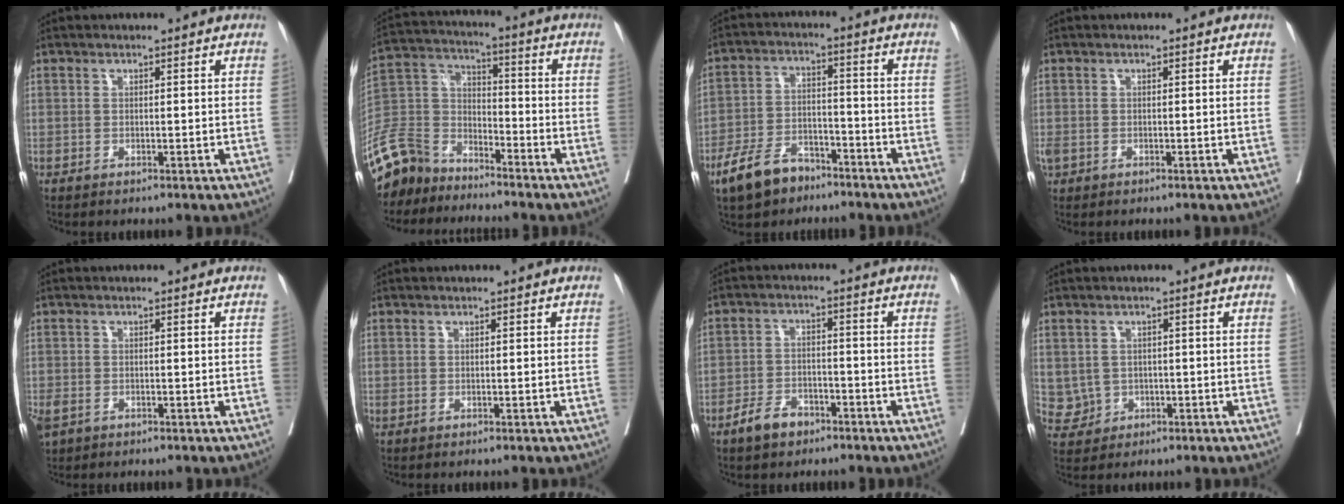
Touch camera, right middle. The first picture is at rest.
{"total": 11.4, "force": [-10.0, 5.0, 2.3], "torque": [-0.068, 0.016, -0.201]}
{"total": 8.7, "force": [-6.3, 4.4, 4.0], "torque": [-0.086, 0.002, -0.115]}
{"total": 1.8, "force": [-0.8, 1.3, 1.0], "torque": [-0.032, -0.001, -0.012]}
{"total": 3.8, "force": [-2.1, 2.5, 2.0], "torque": [-0.049, -0.008, -0.035]}
{"total": 0.0}
{"total": 5.0, "force": [-3.5, 2.7, 2.2], "torque": [-0.047, 0.003, -0.059]}
{"total": 3.9, "force": [-0.3, 3.9, 0.5], "torque": [0.000, 0.006, 0.005]}